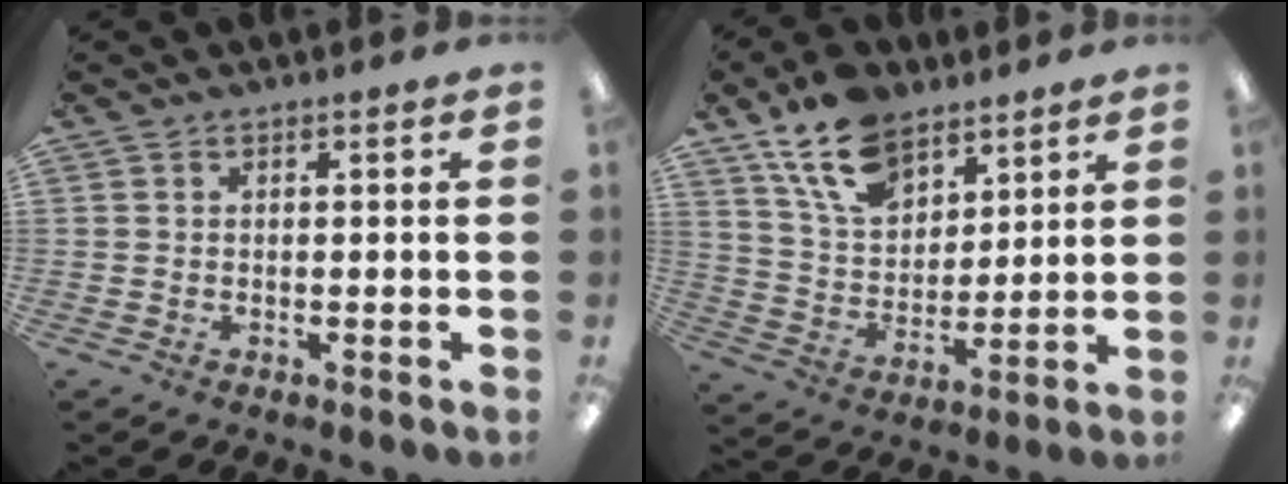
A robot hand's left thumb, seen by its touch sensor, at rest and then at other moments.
{"total": 14.8, "force": [9.9, 8.3, 7.0], "torque": [-0.136, -0.039, 0.189]}